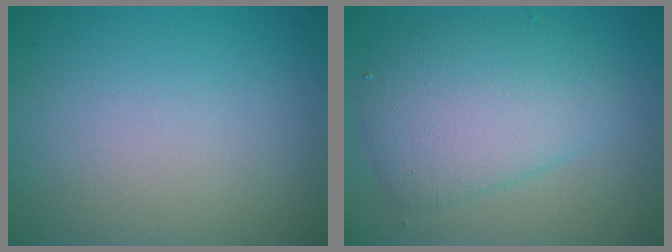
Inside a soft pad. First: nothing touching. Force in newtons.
{"total": 5.8, "press": 5.8, "slide": 0.0}